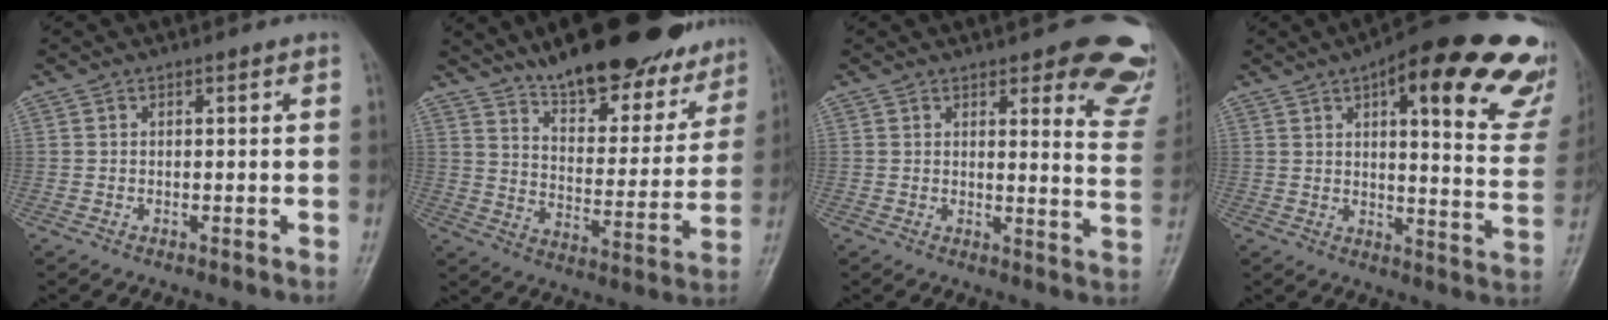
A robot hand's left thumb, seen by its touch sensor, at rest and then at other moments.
{"total": 24.5, "force": [19.0, 8.8, 12.8], "torque": [-0.139, -0.082, 0.268]}
{"total": 13.5, "force": [9.5, 4.4, 8.5], "torque": [-0.046, -0.059, 0.090]}
{"total": 27.6, "force": [16.3, 8.2, 20.7], "torque": [-0.227, -0.046, 0.197]}